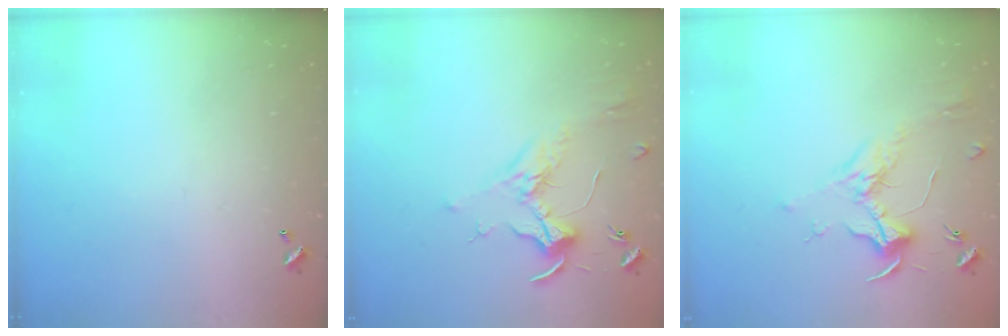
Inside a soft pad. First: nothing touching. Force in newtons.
{"total": 1.8, "press": 1.6, "slide": 0.8}
{"total": 1.8, "press": 1.6, "slide": 0.7}